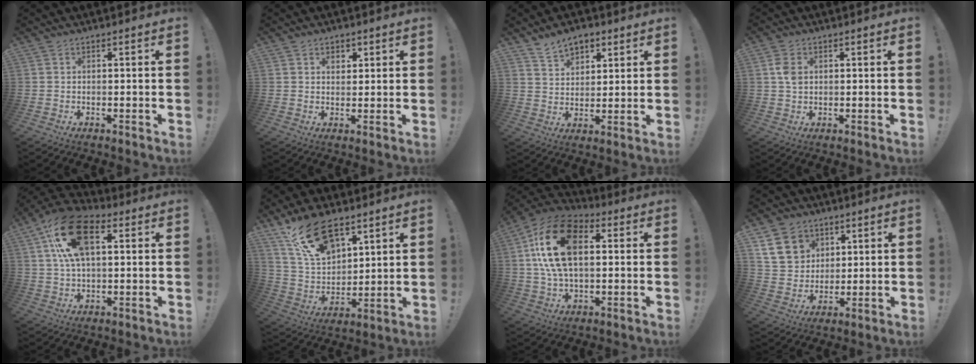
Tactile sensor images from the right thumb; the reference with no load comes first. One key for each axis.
{"total": 2.8, "fx": 1.8, "fy": 1.9, "fz": 1.0, "tx": -0.002, "ty": -0.008, "tz": 0.029}
{"total": 7.8, "fx": 5.5, "fy": 4.7, "fz": 2.8, "tx": -0.051, "ty": -0.024, "tz": 0.106}
{"total": 4.3, "fx": 0.9, "fy": 2.9, "fz": 3.0, "tx": -0.051, "ty": 0.004, "tz": 0.017}
{"total": 18.7, "fx": 6.0, "fy": 10.5, "fz": 14.4, "tx": -0.249, "ty": -0.003, "tz": 0.101}
{"total": 18.4, "fx": 12.3, "fy": 9.1, "fz": 10.3, "tx": -0.188, "ty": -0.068, "tz": 0.228}
{"total": 20.9, "fx": 4.9, "fy": 12.3, "fz": 16.2, "tx": -0.306, "ty": 0.003, "tz": 0.081}
{"total": 12.5, "fx": 6.3, "fy": 9.9, "fz": 4.2, "tx": -0.073, "ty": -0.024, "tz": 0.131}